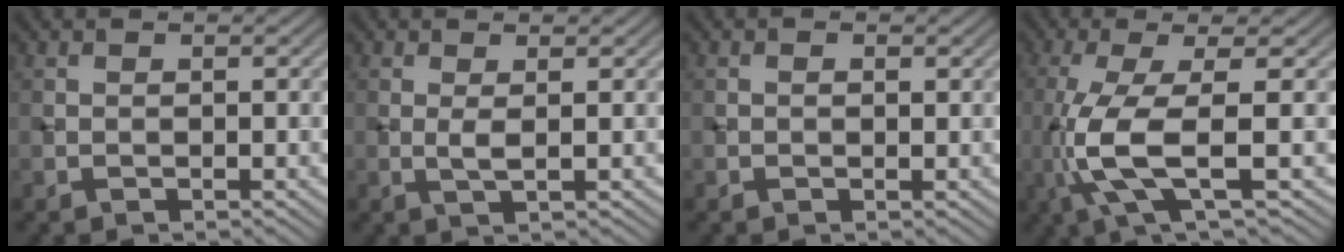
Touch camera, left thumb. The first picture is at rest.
{"total": 1.5, "force": [0.4, 0.2, 1.5], "torque": [-0.031, 0.002, 0.007]}
{"total": 0.6, "force": [0.1, 0.4, 0.5], "torque": [-0.004, 0.001, 0.003]}
{"total": 8.2, "force": [-1.4, 1.8, 7.9], "torque": [-0.163, 0.005, -0.037]}